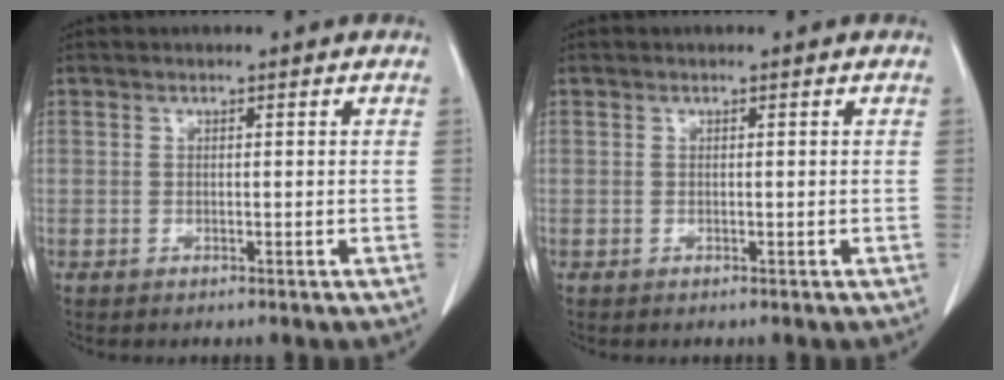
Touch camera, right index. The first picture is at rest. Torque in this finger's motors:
{"motor_torque": [0.00, 0.00, 0.00, 0.00]}